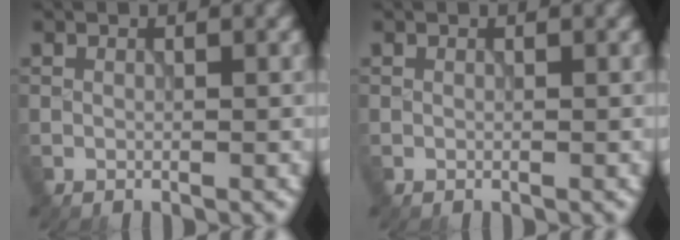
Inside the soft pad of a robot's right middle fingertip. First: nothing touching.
{"total": 0.0}